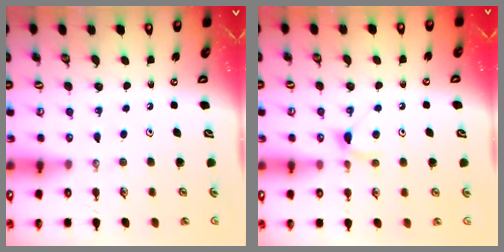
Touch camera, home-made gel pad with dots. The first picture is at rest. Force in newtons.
{"total": 5.7, "press": 5.6, "slide": 0.8}